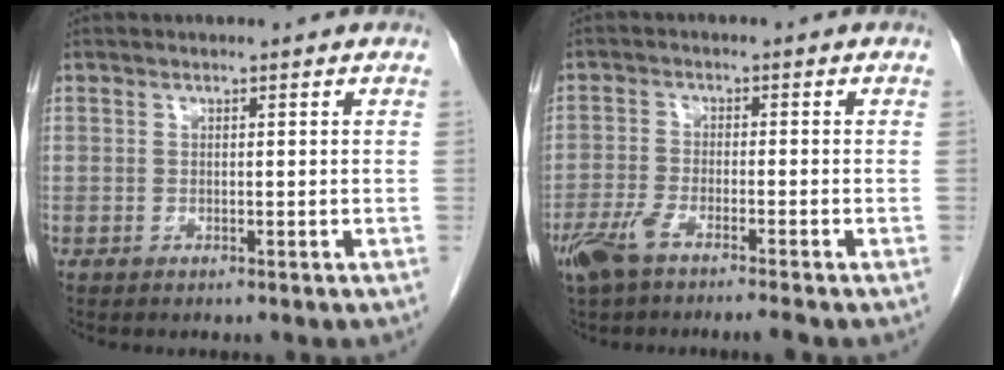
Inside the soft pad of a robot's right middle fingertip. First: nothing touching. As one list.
[{"total": 6.0, "force": [-4.4, 0.5, 4.1], "torque": [-0.077, -0.010, -0.081]}]